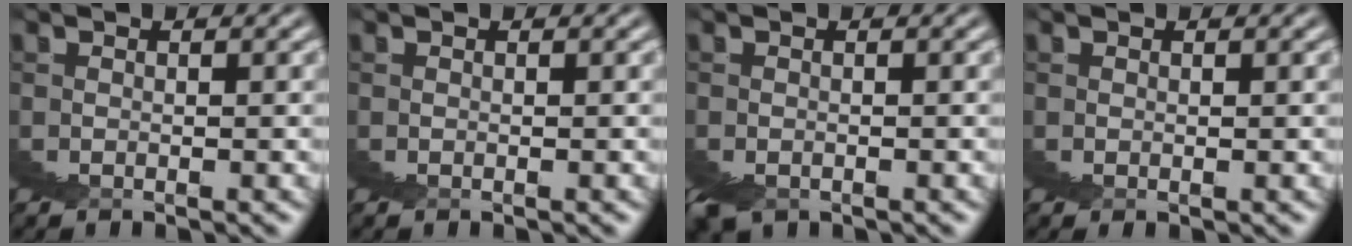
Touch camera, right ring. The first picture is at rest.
{"total": 0.0}
{"total": 1.2, "force": [-0.3, -1.1, -0.1], "torque": [0.002, -0.001, -0.001]}
{"total": 0.7, "force": [0.3, 0.1, 0.6], "torque": [-0.006, -0.002, 0.006]}